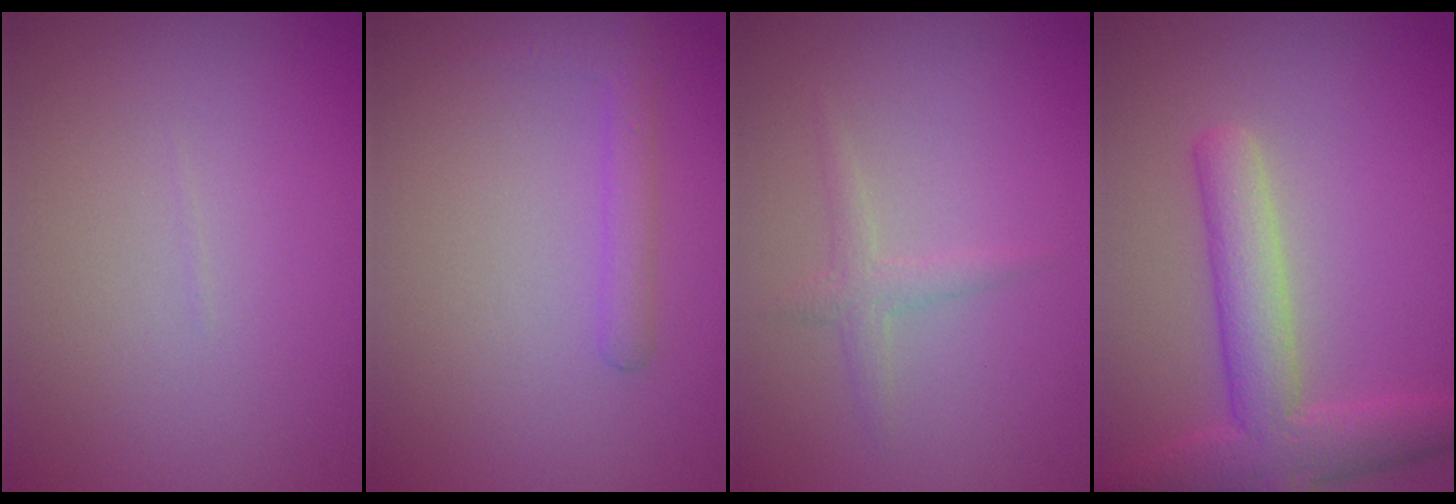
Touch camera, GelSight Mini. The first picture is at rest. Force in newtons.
{"total": 1.6, "press": 1.6, "slide": 0.1}
{"total": 1.3, "press": 1.3, "slide": 0.1}
{"total": 5.2, "press": 5.2, "slide": 0.3}